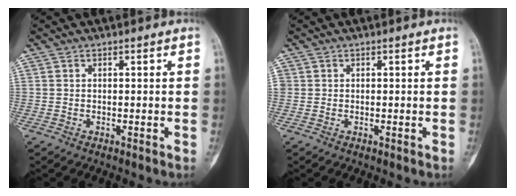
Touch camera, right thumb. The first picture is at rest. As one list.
[{"total": 0.6, "force": [0.1, 0.6, 0.1], "torque": [0.005, 0.004, 0.001]}]